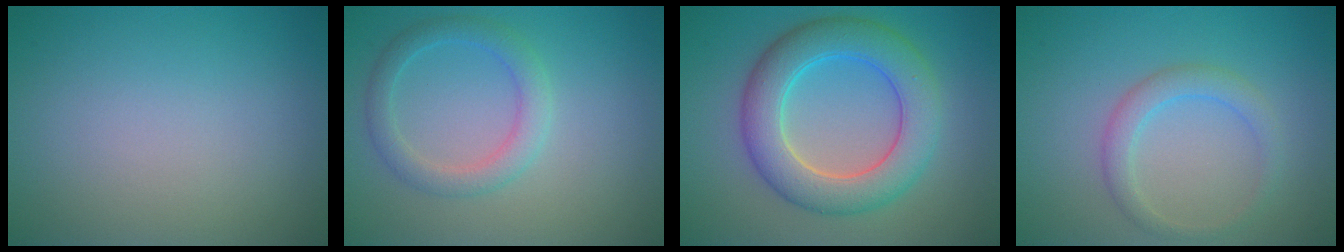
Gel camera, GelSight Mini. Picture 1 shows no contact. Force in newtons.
{"total": 2.8, "press": 2.8, "slide": 0.1}
{"total": 7.1, "press": 7.1, "slide": 0.3}
{"total": 2.3, "press": 2.3, "slide": 0.0}